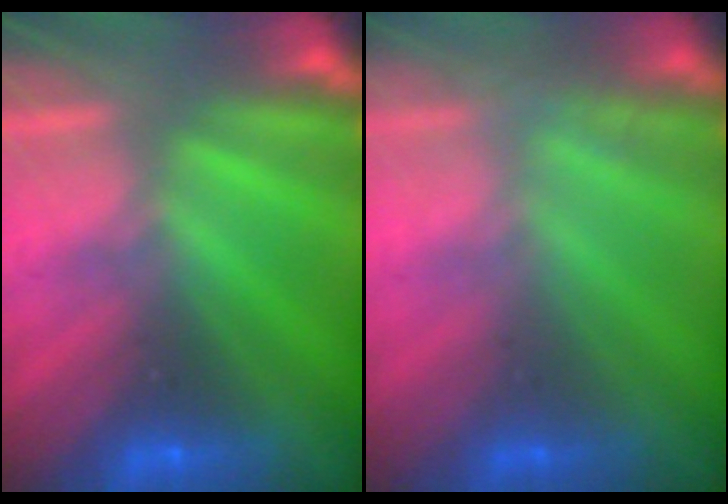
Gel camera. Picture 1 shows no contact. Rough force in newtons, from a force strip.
{"total": 2.7}